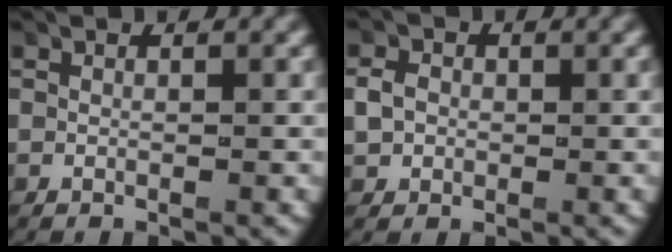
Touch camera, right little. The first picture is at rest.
{"total": 2.1, "force": [0.0, 1.9, 0.9], "torque": [-0.026, 0.002, 0.001]}